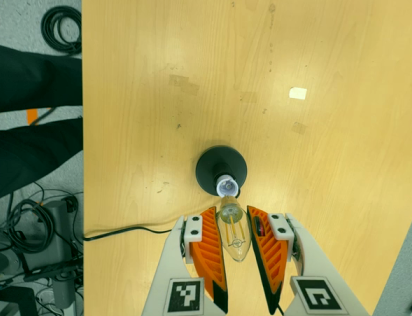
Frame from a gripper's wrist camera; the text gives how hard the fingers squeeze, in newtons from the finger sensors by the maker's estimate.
{"total": 13.9, "left": 15.2, "right": 12.7}